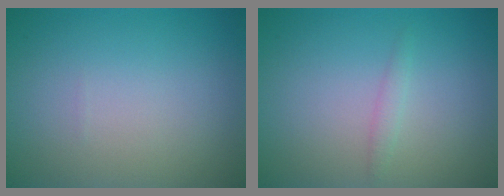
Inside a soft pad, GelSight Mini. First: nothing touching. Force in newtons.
{"total": 0.8, "press": 0.8, "slide": 0.1}